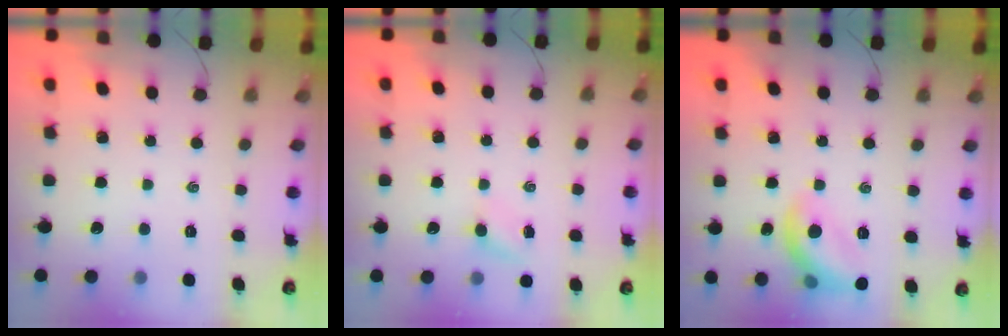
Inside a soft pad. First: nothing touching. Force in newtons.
{"total": 3.6, "press": 3.5, "slide": 1.0}
{"total": 11.8, "press": 11.8, "slide": 0.5}